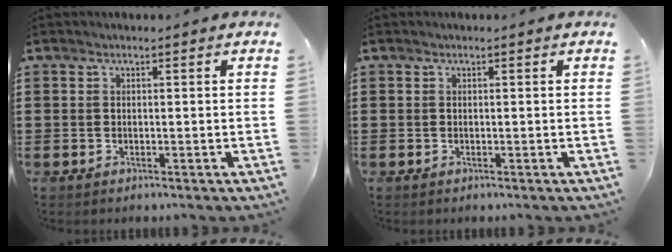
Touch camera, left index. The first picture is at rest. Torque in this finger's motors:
{"motor_torque": [0.00, 0.00, 0.00, 0.00]}